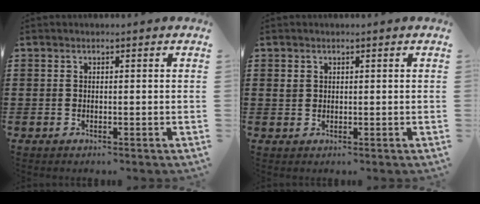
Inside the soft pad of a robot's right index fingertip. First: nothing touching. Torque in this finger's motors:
{"motor_torque": [-0.03, -0.06, 0.01, 0.00]}